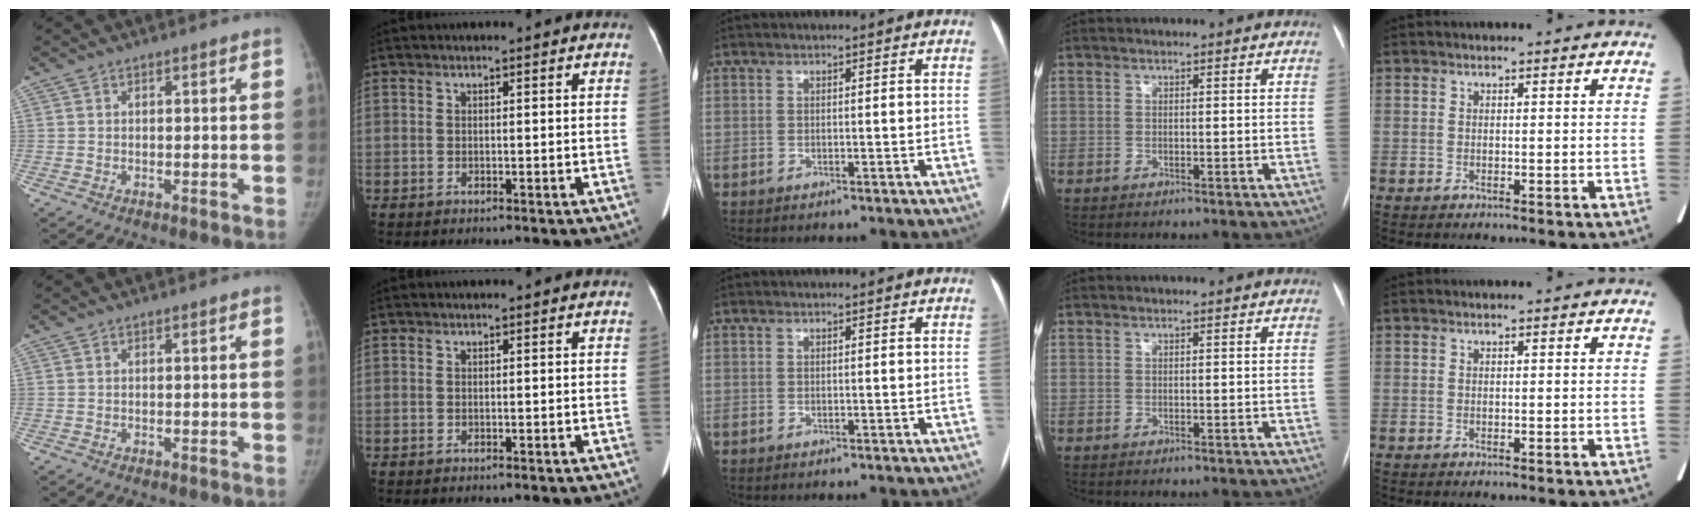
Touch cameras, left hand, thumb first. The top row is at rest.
{}